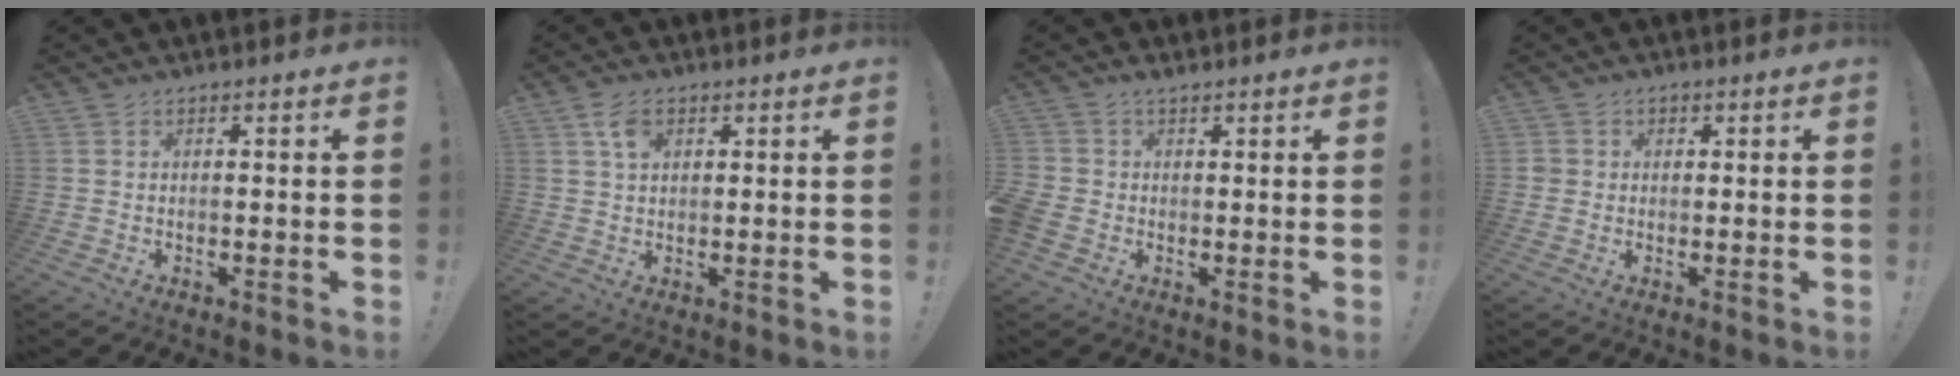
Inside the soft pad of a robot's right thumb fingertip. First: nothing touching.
{"total": 4.4, "force": [2.1, 2.7, 2.8], "torque": [-0.047, -0.003, 0.038]}
{"total": 4.2, "force": [0.6, 3.6, 2.1], "torque": [-0.046, -0.001, 0.013]}
{"total": 2.1, "force": [0.4, 2.0, 0.3], "torque": [0.000, 0.001, 0.006]}